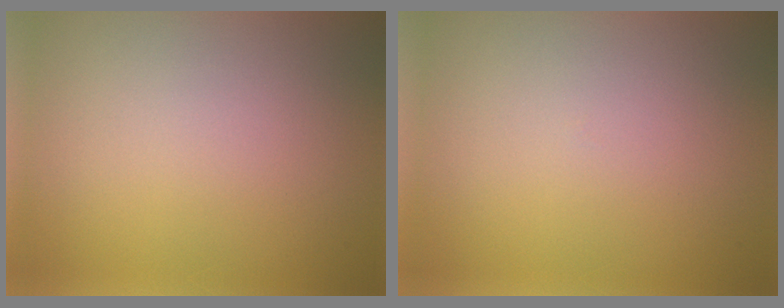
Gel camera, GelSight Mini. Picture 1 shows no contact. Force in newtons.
{"total": 0.0}